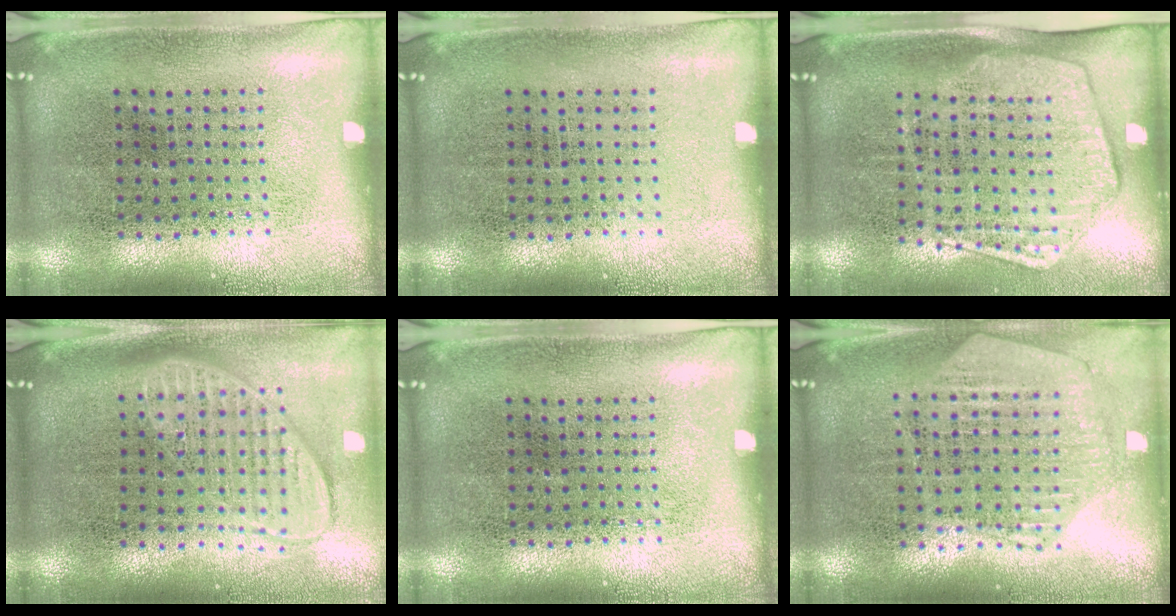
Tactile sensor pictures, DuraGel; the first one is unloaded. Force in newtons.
{"total": 0.0}
{"total": 1.9, "press": 1.6, "slide": 1.1}
{"total": 1.8, "press": 1.5, "slide": 1.0}
{"total": 0.0}
{"total": 1.3, "press": 1.2, "slide": 0.2}